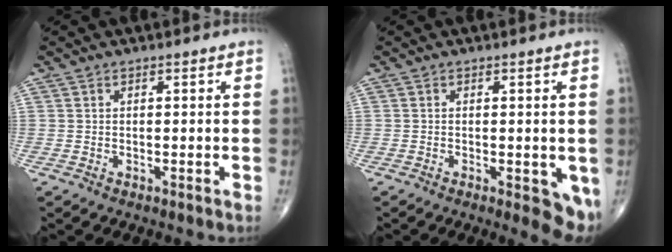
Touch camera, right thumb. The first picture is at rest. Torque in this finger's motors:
{"motor_torque": [0.00, 0.38, 0.07, -0.13, 0.03]}